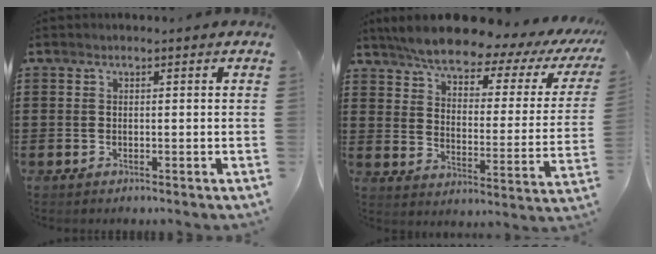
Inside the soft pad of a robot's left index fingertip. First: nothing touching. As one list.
[{"total": 6.9, "force": [6.0, 1.0, 3.3], "torque": [-0.085, -0.039, 0.098]}]